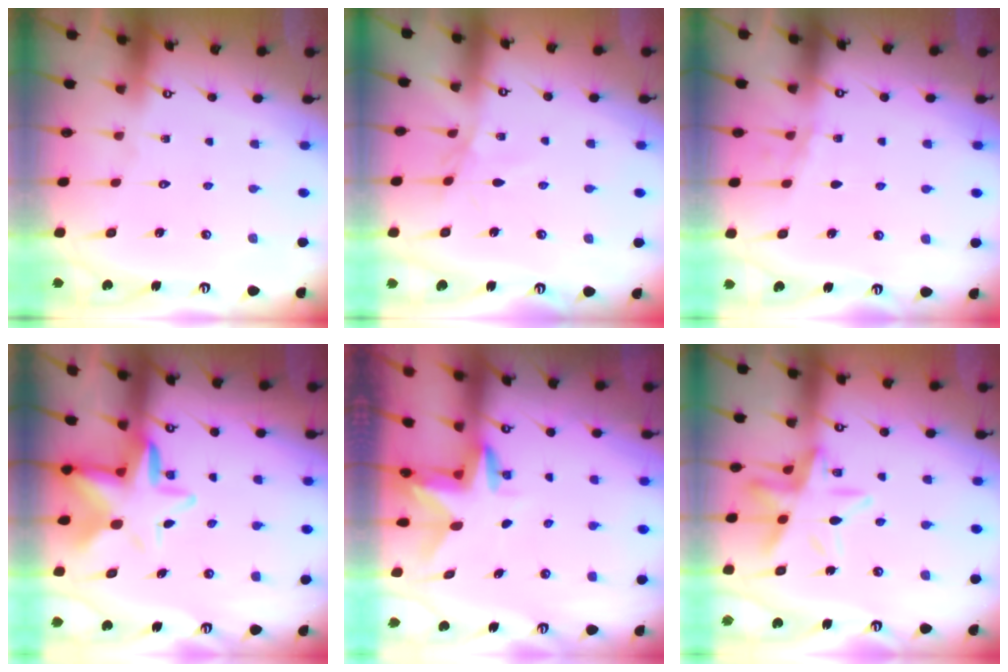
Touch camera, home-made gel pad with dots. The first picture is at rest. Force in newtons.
{"total": 2.3, "press": 2.3, "slide": 0.5}
{"total": 2.9, "press": 2.7, "slide": 1.1}
{"total": 8.8, "press": 8.6, "slide": 1.6}
{"total": 3.0, "press": 2.9, "slide": 0.2}
{"total": 13.9, "press": 13.9, "slide": 1.5}